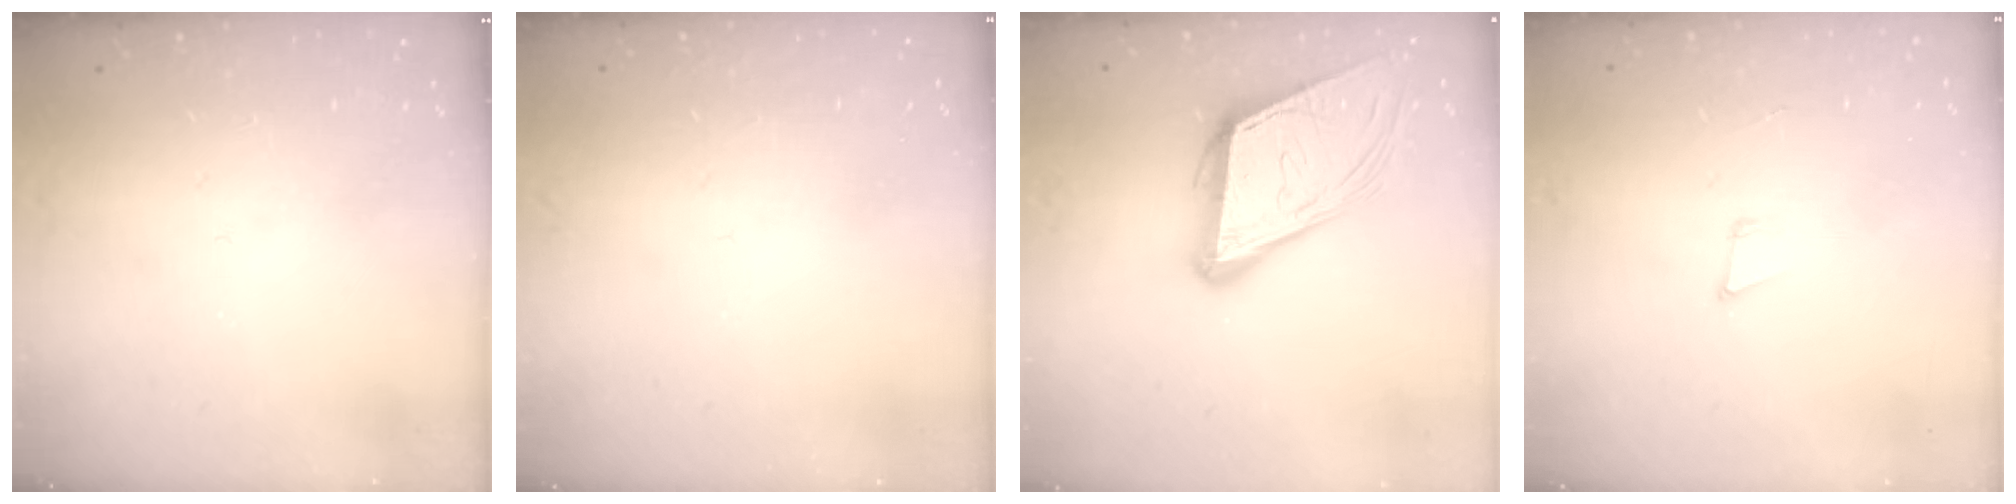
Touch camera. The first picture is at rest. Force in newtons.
{"total": 1.5, "press": 1.5, "slide": 0.1}
{"total": 14.7, "press": 14.2, "slide": 3.9}
{"total": 4.2, "press": 3.2, "slide": 2.7}